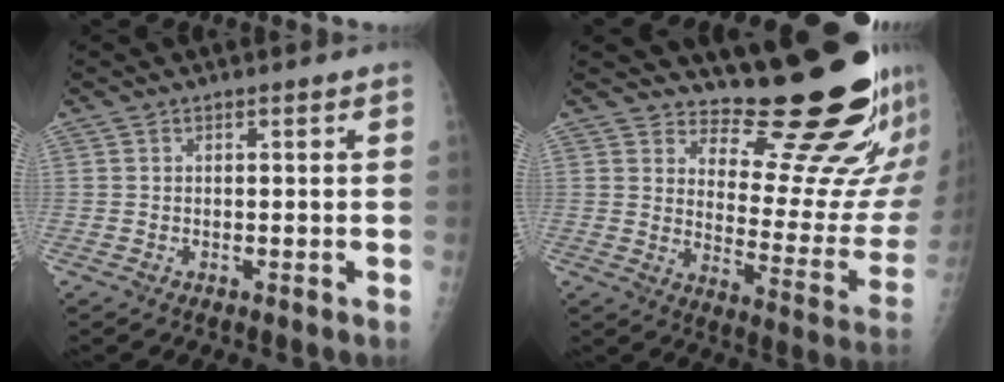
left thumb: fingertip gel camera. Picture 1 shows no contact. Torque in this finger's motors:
{"motor_torque": [0.69, 1.21, 0.04, -0.43, 0.05]}